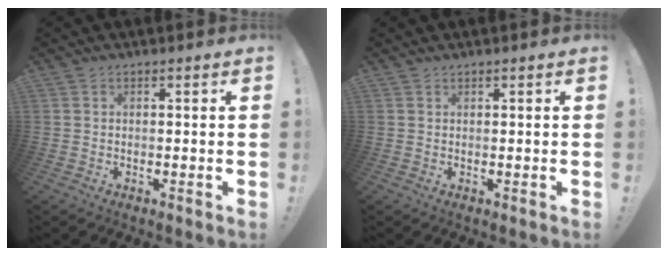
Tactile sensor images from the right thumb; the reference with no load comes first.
{"total": 0.6, "force": [0.5, -0.1, 0.2], "torque": [0.003, -0.003, 0.009]}